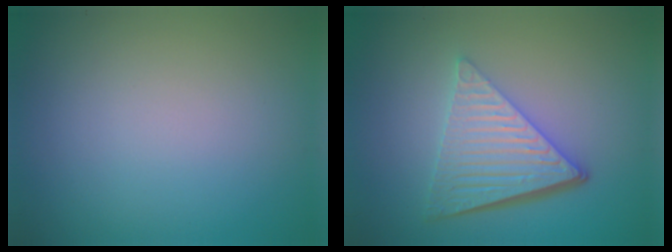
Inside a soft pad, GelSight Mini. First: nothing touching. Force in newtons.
{"total": 6.6, "press": 4.4, "slide": 4.9}